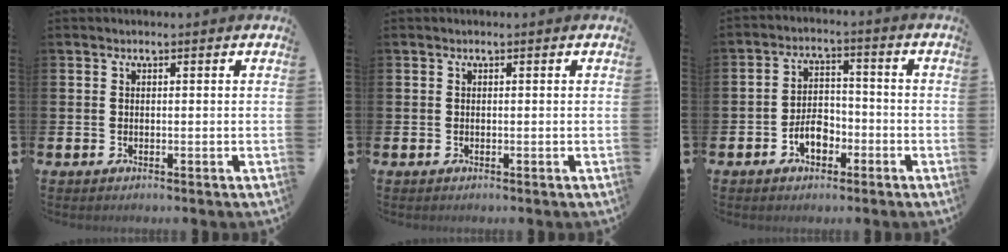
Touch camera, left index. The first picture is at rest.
{"total": 0.0}
{"total": 4.6, "force": [-2.3, 2.8, 2.7], "torque": [-0.039, 0.007, -0.048]}